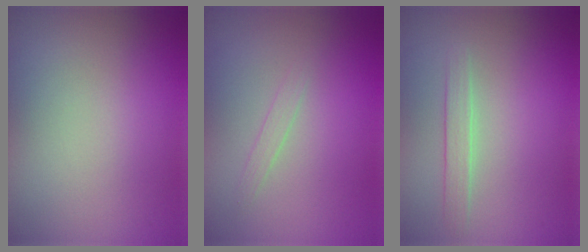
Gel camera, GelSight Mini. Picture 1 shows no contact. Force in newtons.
{"total": 0.8, "press": 0.8, "slide": 0.1}
{"total": 1.5, "press": 1.5, "slide": 0.1}